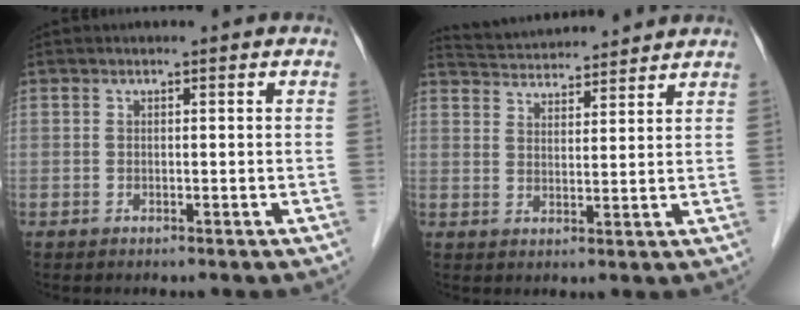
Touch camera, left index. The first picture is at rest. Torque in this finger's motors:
{"motor_torque": [-0.21, -0.49, 0.10, 0.00]}